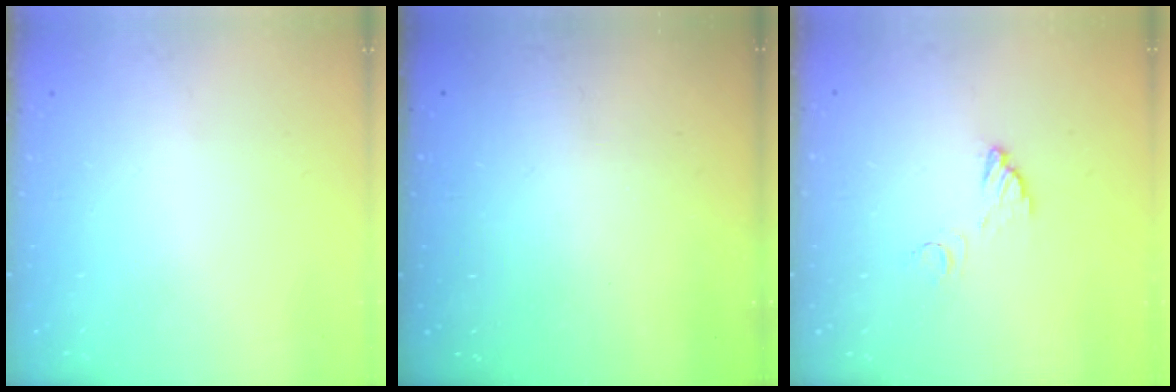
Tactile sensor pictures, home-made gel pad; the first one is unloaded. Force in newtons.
{"total": 3.2, "press": 3.2, "slide": 0.1}
{"total": 3.9, "press": 3.9, "slide": 0.2}